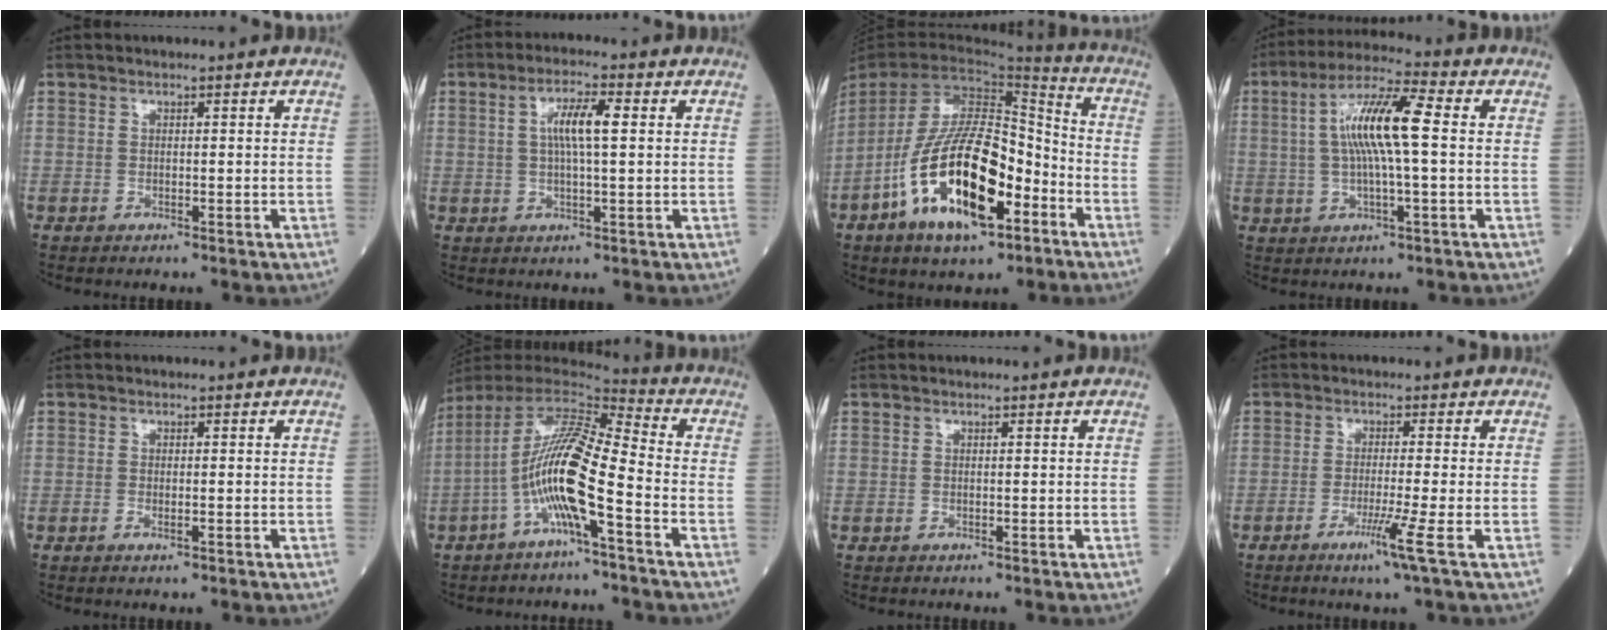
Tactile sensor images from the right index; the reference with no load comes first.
{"total": 5.6, "force": [1.2, 0.7, 5.4], "torque": [-0.104, 0.009, 0.022]}
{"total": 19.3, "force": [-8.3, 6.6, 16.2], "torque": [-0.337, -0.011, -0.144]}
{"total": 10.8, "force": [1.2, 1.2, 10.6], "torque": [-0.208, 0.018, 0.019]}
{"total": 1.0, "force": [-0.5, 0.2, 0.8], "torque": [-0.017, -0.002, -0.007]}
{"total": 13.8, "force": [-4.5, 1.1, 13.1], "torque": [-0.256, 0.010, -0.092]}
{"total": 0.0}
{"total": 4.4, "force": [-2.1, -1.5, 3.6], "torque": [-0.071, -0.014, -0.042]}